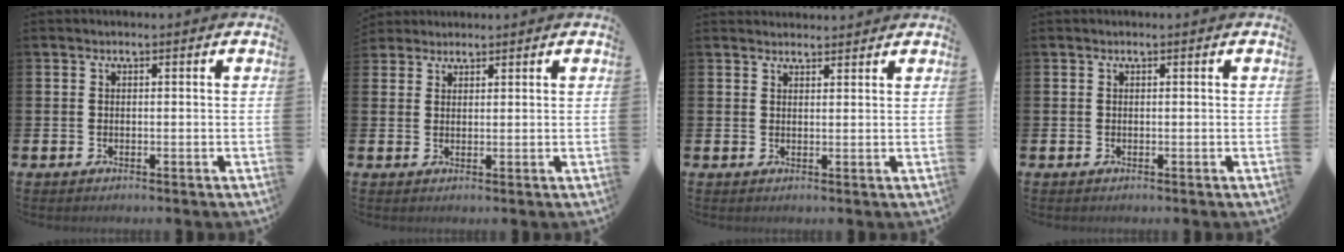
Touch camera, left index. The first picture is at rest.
{"total": 2.6, "force": [2.4, 1.0, -0.2], "torque": [0.007, -0.005, 0.044]}
{"total": 2.2, "force": [2.1, 0.4, 0.0], "torque": [0.009, -0.011, 0.037]}
{"total": 0.0}